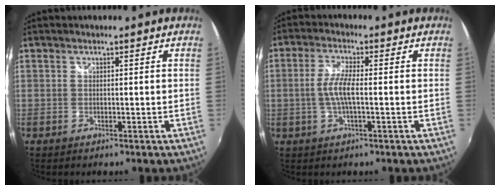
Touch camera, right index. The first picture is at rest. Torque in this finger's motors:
{"motor_torque": [0.81, -0.22, 0.42, 0.13]}